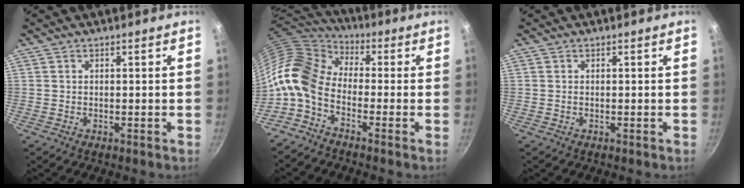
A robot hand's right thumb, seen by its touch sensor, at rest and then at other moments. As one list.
[{"total": 13.2, "force": [-2.3, 8.2, 10.0], "torque": [-0.182, 0.031, -0.069]}, {"total": 0.0}]